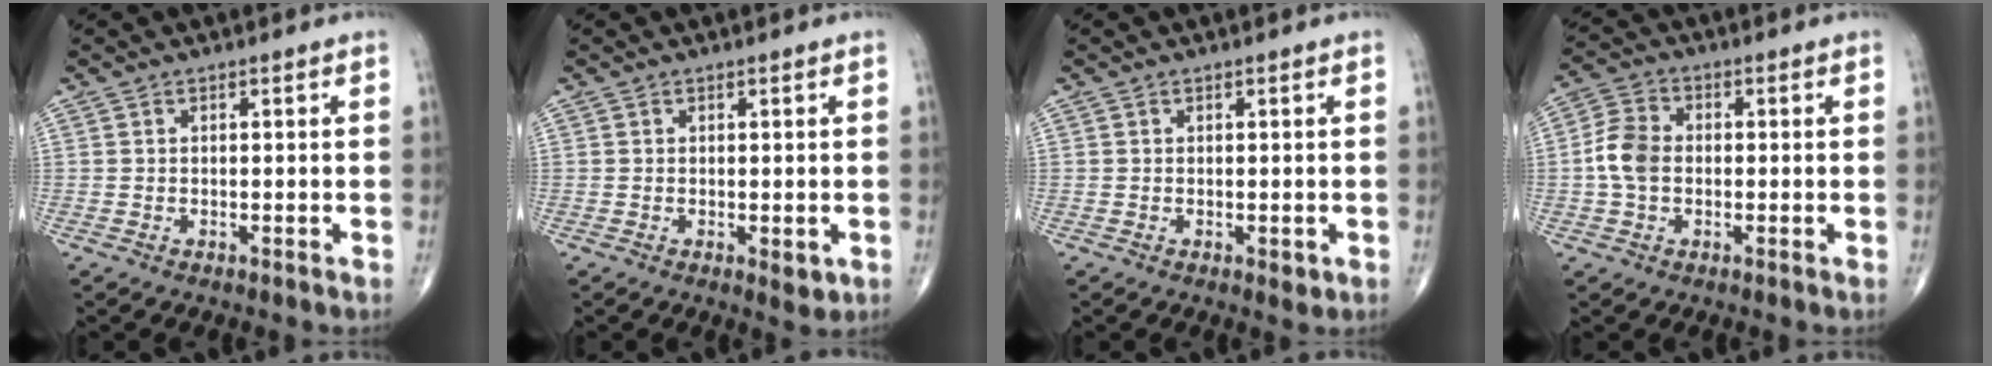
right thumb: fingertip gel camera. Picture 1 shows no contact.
{"total": 2.3, "force": [-0.4, 1.2, 1.9], "torque": [-0.021, -0.005, -0.003]}
{"total": 1.3, "force": [-0.2, 0.8, 1.0], "torque": [-0.010, -0.004, -0.001]}
{"total": 6.5, "force": [-0.5, 4.7, 4.5], "torque": [-0.090, 0.018, -0.018]}